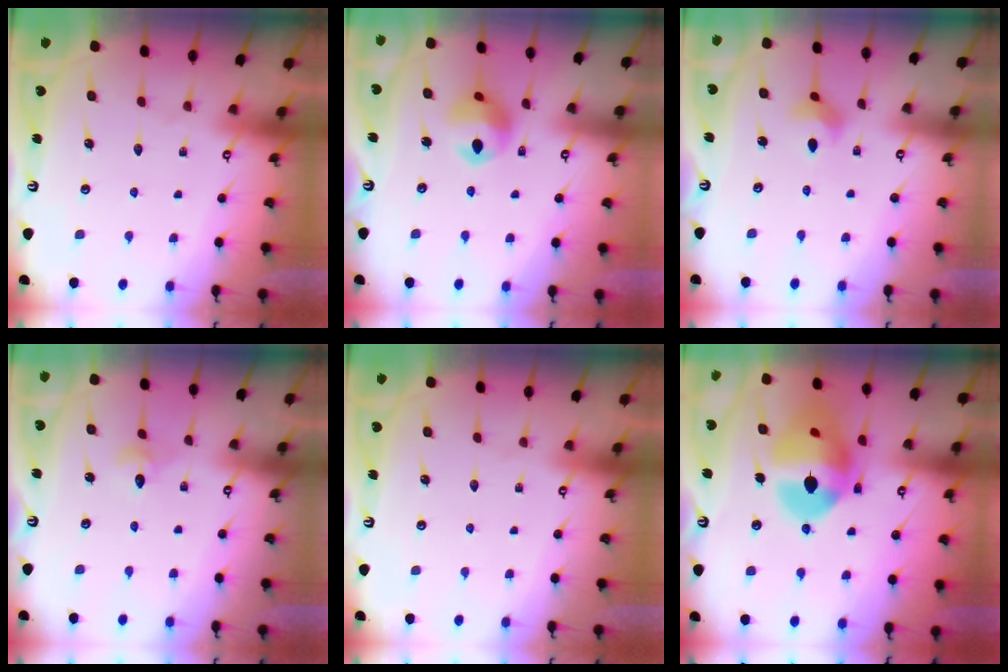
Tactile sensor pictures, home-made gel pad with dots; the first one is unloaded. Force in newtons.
{"total": 11.0, "press": 10.9, "slide": 1.9}
{"total": 3.4, "press": 3.4, "slide": 0.3}
{"total": 2.4, "press": 2.4, "slide": 0.3}
{"total": 0.0}
{"total": 16.2, "press": 15.2, "slide": 5.6}